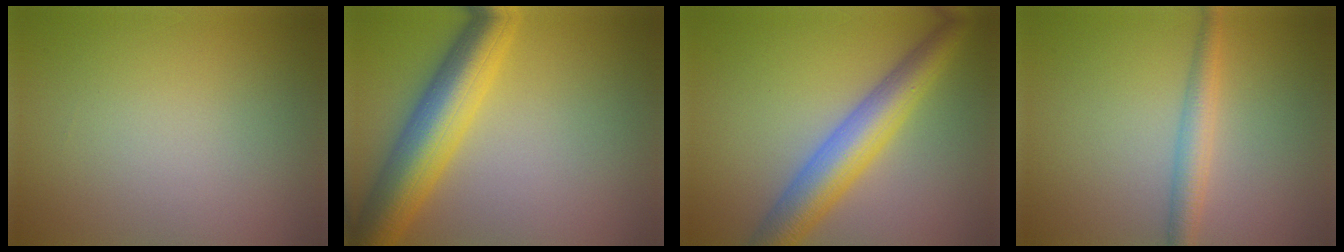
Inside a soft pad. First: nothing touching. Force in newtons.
{"total": 8.5, "press": 8.5, "slide": 0.2}
{"total": 6.6, "press": 6.6, "slide": 0.1}
{"total": 2.8, "press": 2.8, "slide": 0.1}